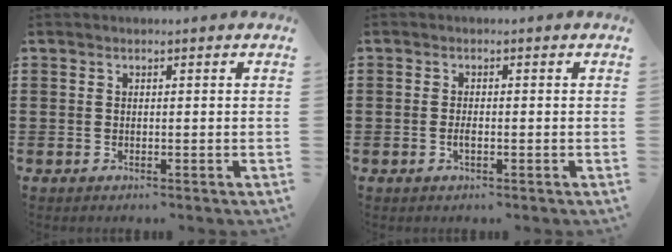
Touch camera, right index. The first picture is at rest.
{"total": 1.3, "force": [-0.4, 0.4, 1.1], "torque": [-0.021, -0.003, -0.006]}